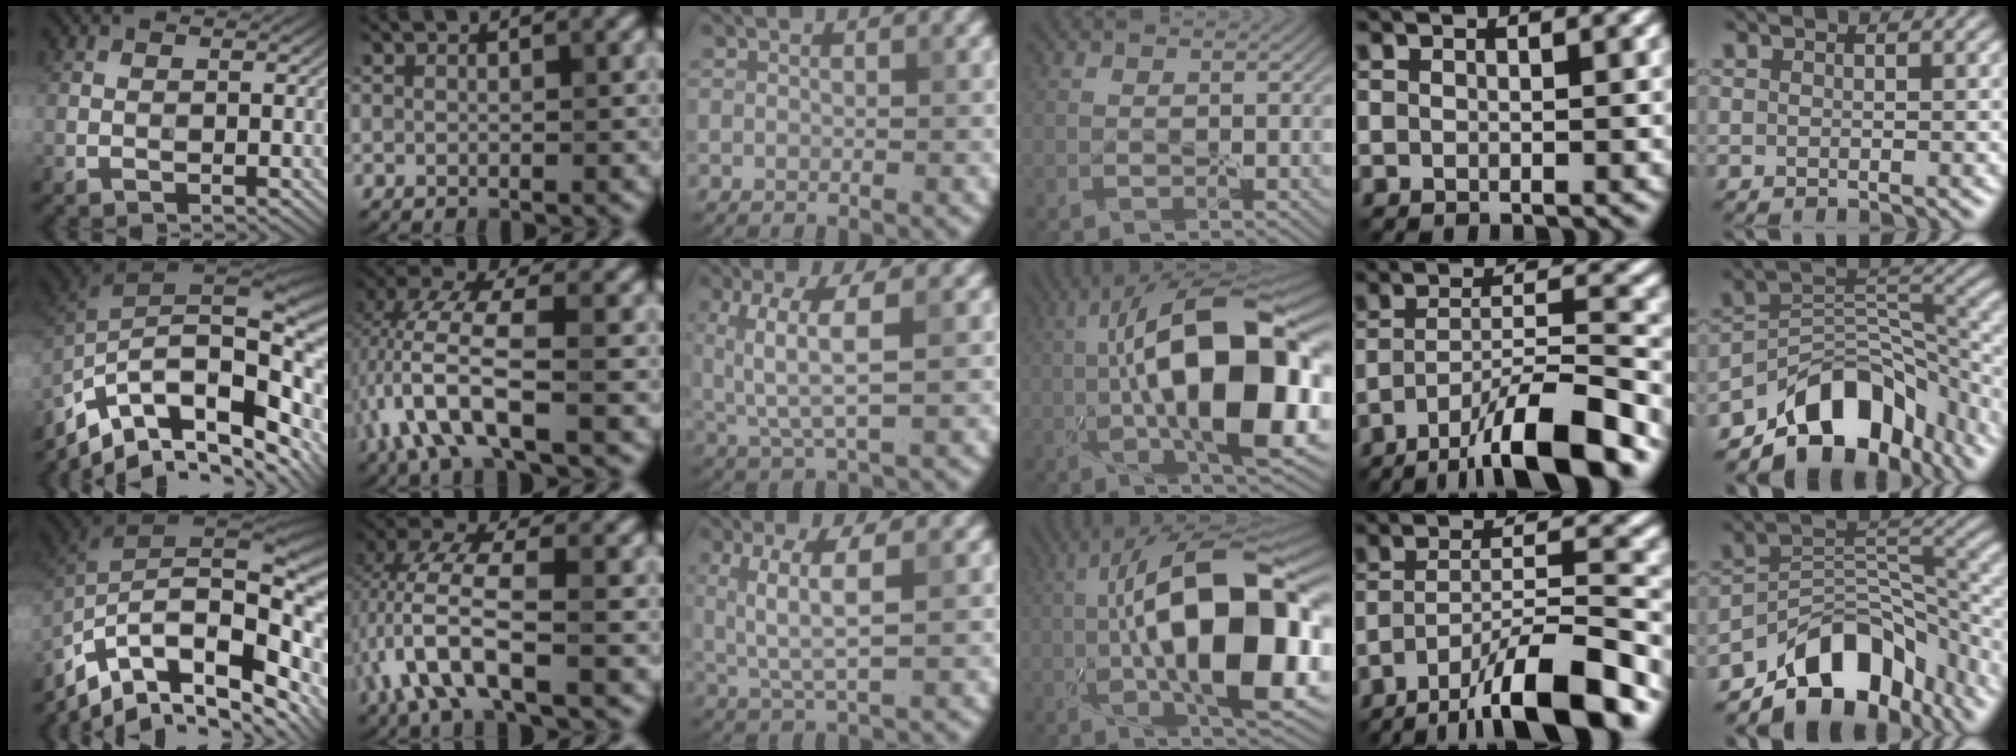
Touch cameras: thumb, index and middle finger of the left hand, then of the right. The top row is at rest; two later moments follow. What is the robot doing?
{"motion": "wrap", "object": "adhesive wrap"}